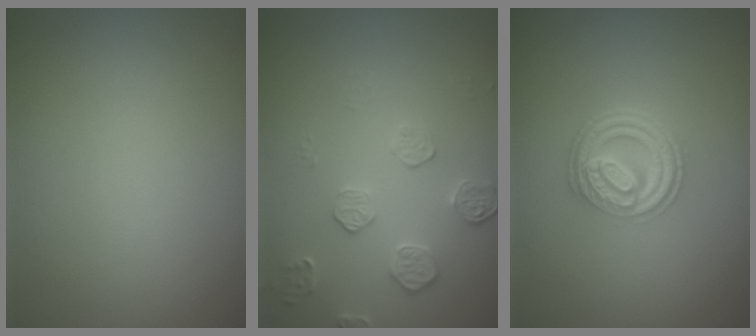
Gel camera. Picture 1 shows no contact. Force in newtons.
{"total": 2.1, "press": 1.5, "slide": 1.4}
{"total": 4.8, "press": 3.7, "slide": 3.1}